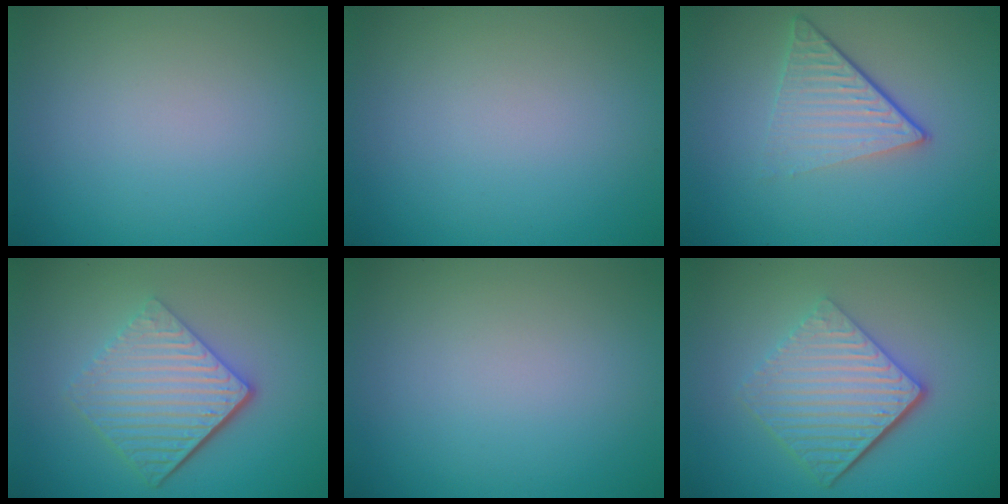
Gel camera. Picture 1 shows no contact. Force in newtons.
{"total": 0.0}
{"total": 4.7, "press": 3.0, "slide": 3.6}
{"total": 6.2, "press": 4.2, "slide": 4.5}
{"total": 0.0}
{"total": 6.2, "press": 4.2, "slide": 4.5}